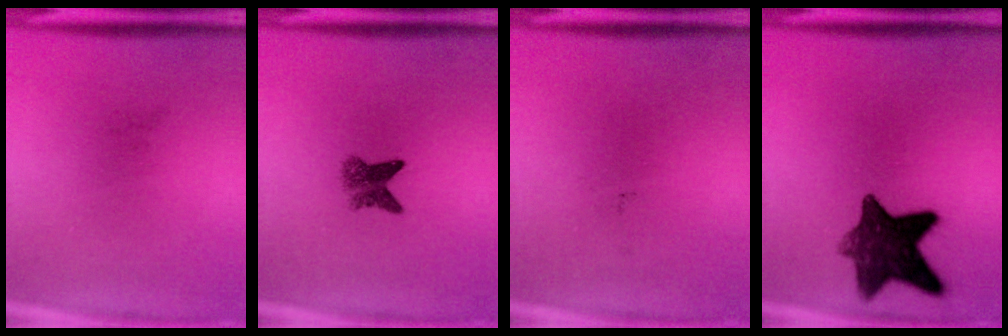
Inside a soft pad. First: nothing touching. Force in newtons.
{"total": 3.5}
{"total": 0.0}
{"total": 10.8}